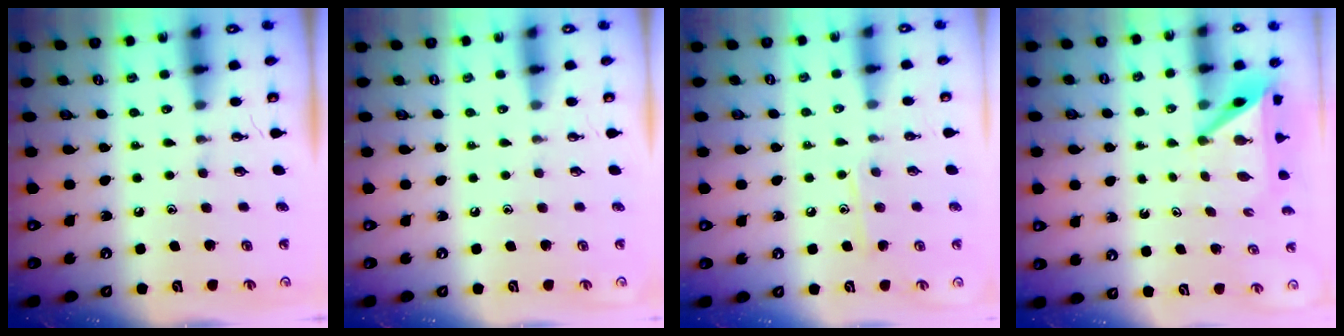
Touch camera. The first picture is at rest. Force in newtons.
{"total": 0.0}
{"total": 7.4, "press": 7.4, "slide": 0.8}
{"total": 5.8, "press": 5.8, "slide": 0.6}